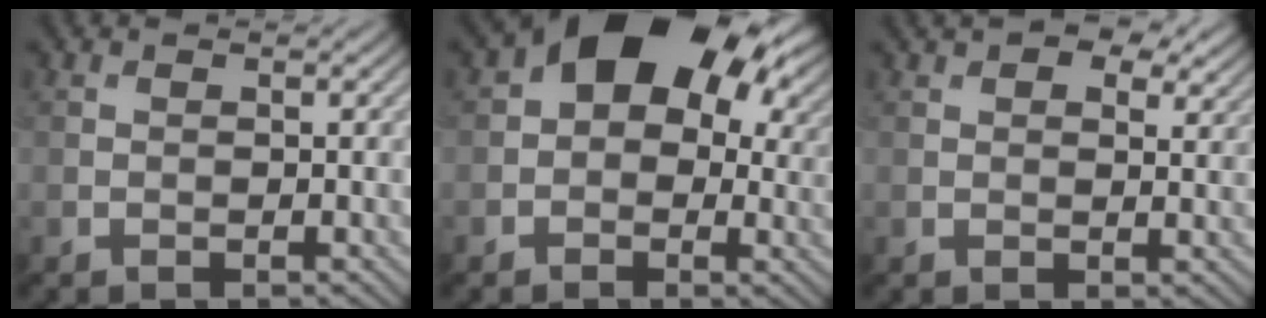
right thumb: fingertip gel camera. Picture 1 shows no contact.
{"total": 13.3, "force": [4.2, 9.2, 8.6], "torque": [-0.112, 0.009, 0.073]}
{"total": 7.9, "force": [5.0, 4.1, 4.4], "torque": [-0.078, 0.009, 0.073]}